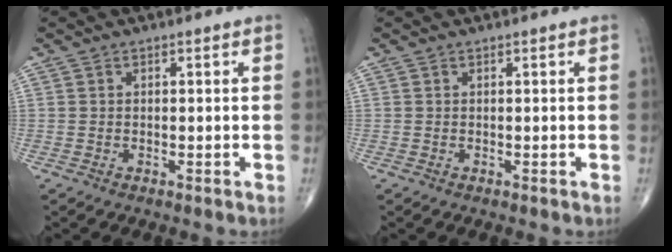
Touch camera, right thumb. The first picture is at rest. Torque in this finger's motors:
{"motor_torque": [0.00, 0.09, 0.00, 0.00, 0.00]}